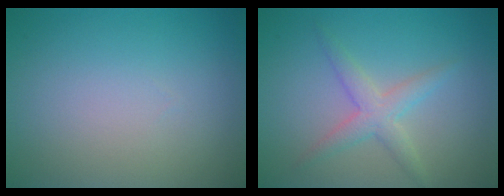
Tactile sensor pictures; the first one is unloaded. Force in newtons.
{"total": 2.6, "press": 2.6, "slide": 0.2}